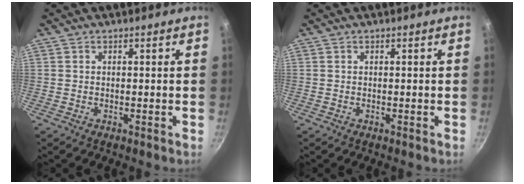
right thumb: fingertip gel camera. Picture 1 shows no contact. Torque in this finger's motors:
{"motor_torque": [-0.05, 0.05, -0.11, 0.11, 0.01]}